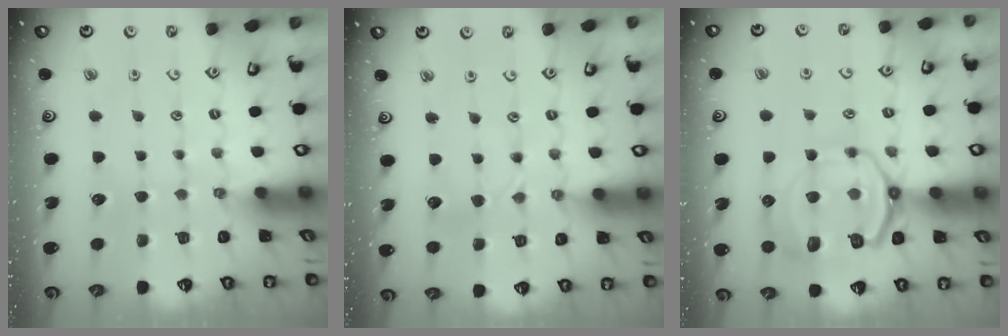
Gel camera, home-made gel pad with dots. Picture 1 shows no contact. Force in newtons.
{"total": 2.2, "press": 2.2, "slide": 0.3}
{"total": 12.0, "press": 11.8, "slide": 2.3}